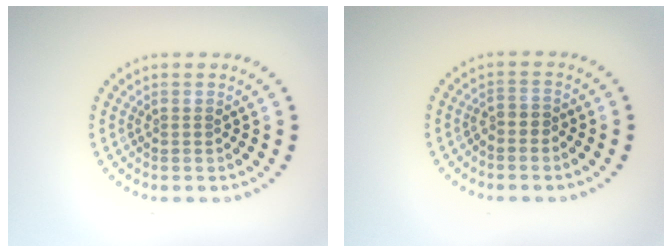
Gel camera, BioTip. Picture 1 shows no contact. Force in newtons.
{"total": 1.0, "press": 0.7, "slide": 0.6}